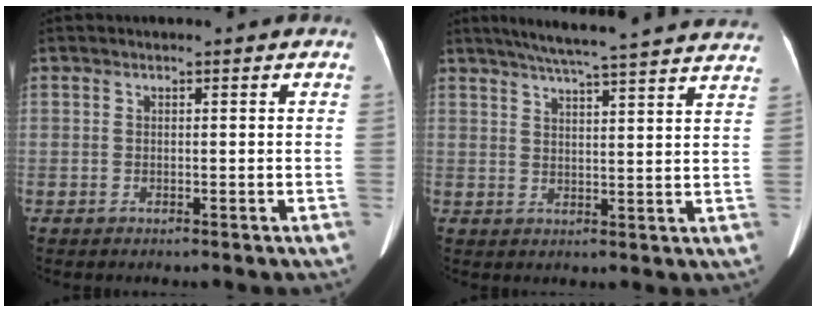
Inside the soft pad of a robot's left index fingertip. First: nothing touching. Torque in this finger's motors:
{"motor_torque": [0.83, -1.31, 0.00, 0.03]}